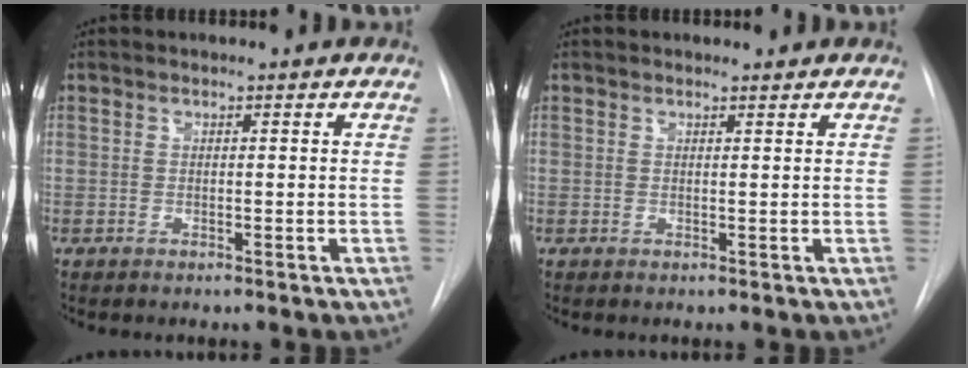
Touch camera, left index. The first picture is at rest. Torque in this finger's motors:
{"motor_torque": [-0.03, 0.00, -0.42, 0.00]}